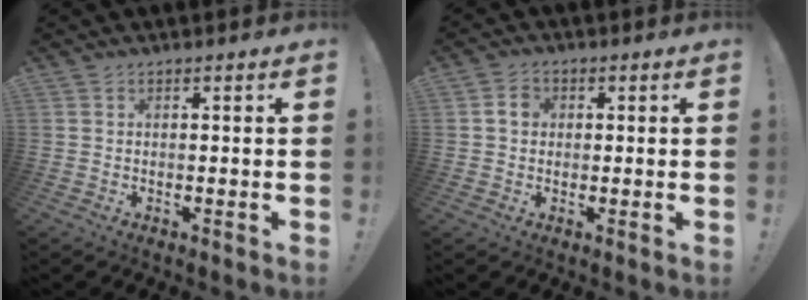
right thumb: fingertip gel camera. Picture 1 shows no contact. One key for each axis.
{"total": 4.0, "fx": 0.4, "fy": 3.3, "fz": 2.3, "tx": -0.028, "ty": 0.008, "tz": 0.005}